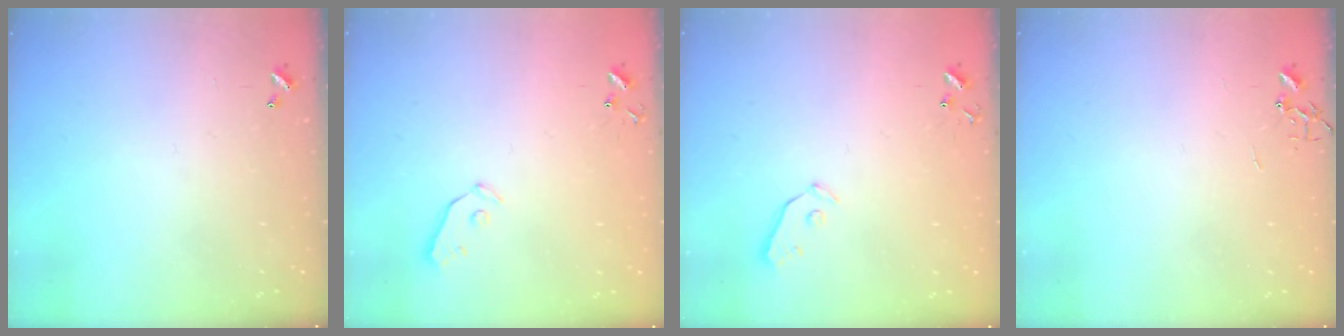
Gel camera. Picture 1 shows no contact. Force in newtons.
{"total": 3.2, "press": 3.2, "slide": 0.4}
{"total": 3.2, "press": 3.2, "slide": 0.4}
{"total": 0.0}